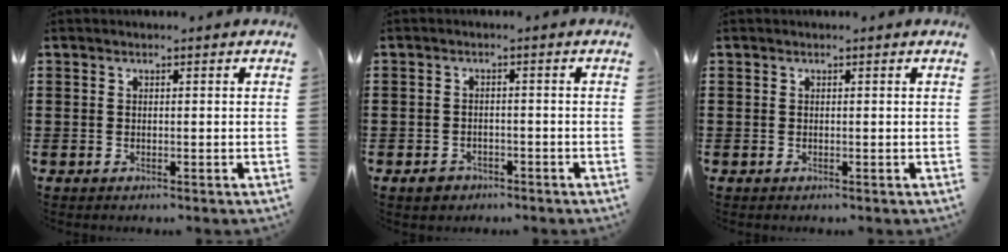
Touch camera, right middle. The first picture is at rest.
{"total": 1.9, "force": [-1.5, 1.0, 0.3], "torque": [-0.012, 0.002, -0.033]}
{"total": 0.0}